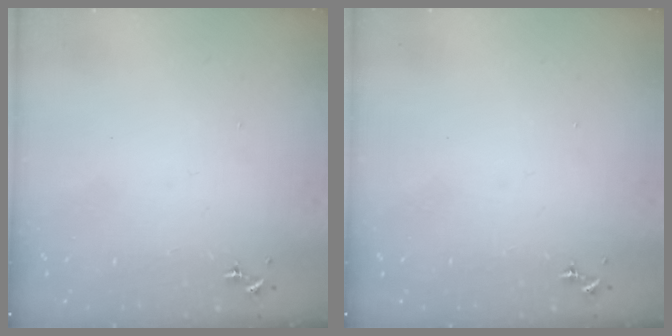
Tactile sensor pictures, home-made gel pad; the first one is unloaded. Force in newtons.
{"total": 0.0}